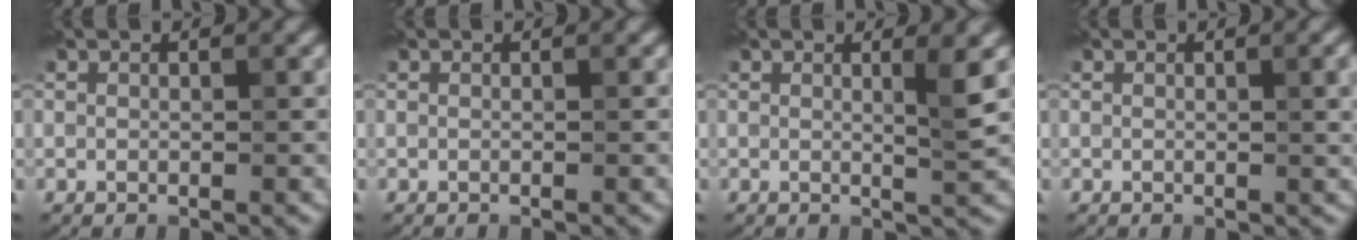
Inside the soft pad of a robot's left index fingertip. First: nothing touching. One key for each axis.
{"total": 0.5, "fx": -0.3, "fy": 0.2, "fz": 0.4, "tx": 0.002, "ty": 0.001, "tz": -0.008}
{"total": 2.2, "fx": 0.5, "fy": 0.4, "fz": 2.1, "tx": -0.030, "ty": -0.004, "tz": 0.005}
{"total": 2.2, "fx": 0.4, "fy": 0.6, "fz": 2.1, "tx": -0.020, "ty": 0.003, "tz": 0.003}